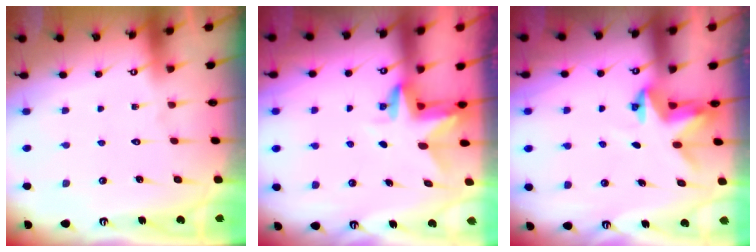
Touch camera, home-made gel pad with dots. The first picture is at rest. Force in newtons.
{"total": 3.0, "press": 3.0, "slide": 0.2}
{"total": 3.4, "press": 3.4, "slide": 0.2}